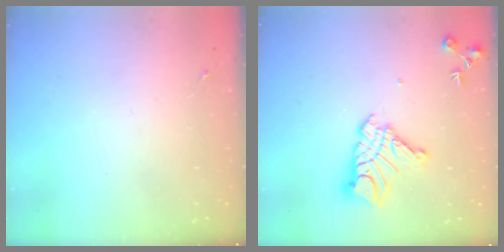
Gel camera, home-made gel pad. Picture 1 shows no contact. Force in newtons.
{"total": 14.2, "press": 14.2, "slide": 1.3}